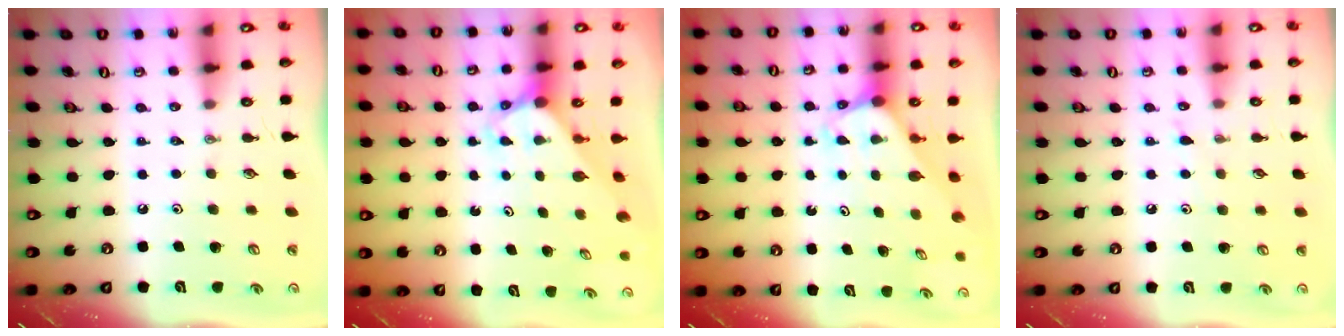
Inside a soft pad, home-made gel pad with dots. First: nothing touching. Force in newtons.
{"total": 3.0, "press": 3.0, "slide": 0.2}
{"total": 1.8, "press": 1.8, "slide": 0.1}
{"total": 3.0, "press": 2.9, "slide": 0.4}